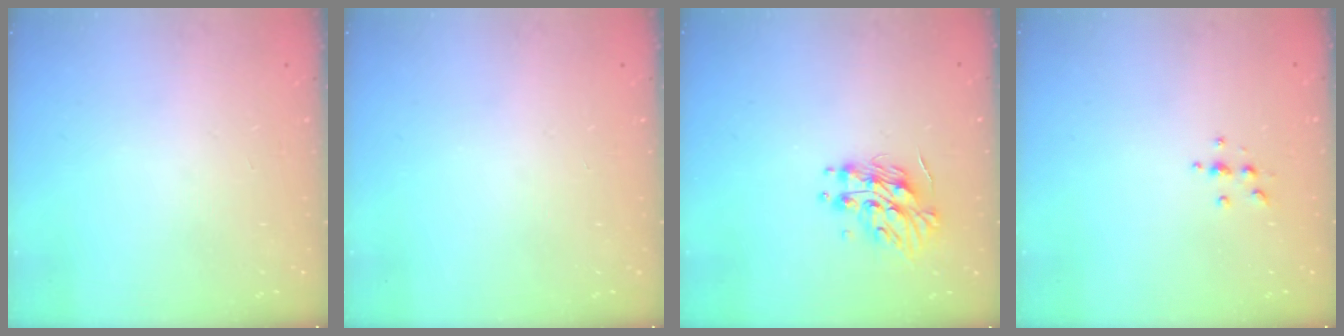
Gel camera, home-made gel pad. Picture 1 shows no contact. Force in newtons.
{"total": 0.0}
{"total": 11.5, "press": 11.5, "slide": 0.5}
{"total": 3.7, "press": 3.7, "slide": 0.5}